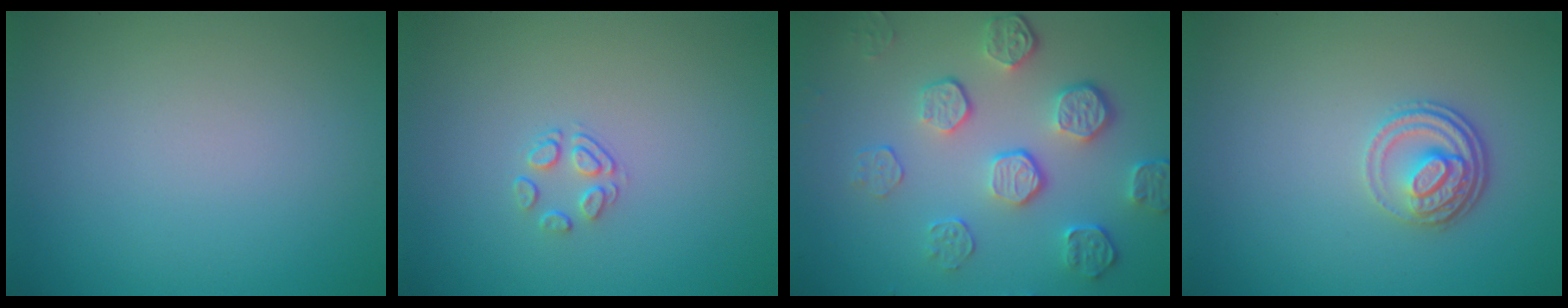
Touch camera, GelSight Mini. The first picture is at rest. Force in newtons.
{"total": 1.5, "press": 0.8, "slide": 1.3}
{"total": 5.3, "press": 3.8, "slide": 3.7}
{"total": 2.8, "press": 2.3, "slide": 1.7}